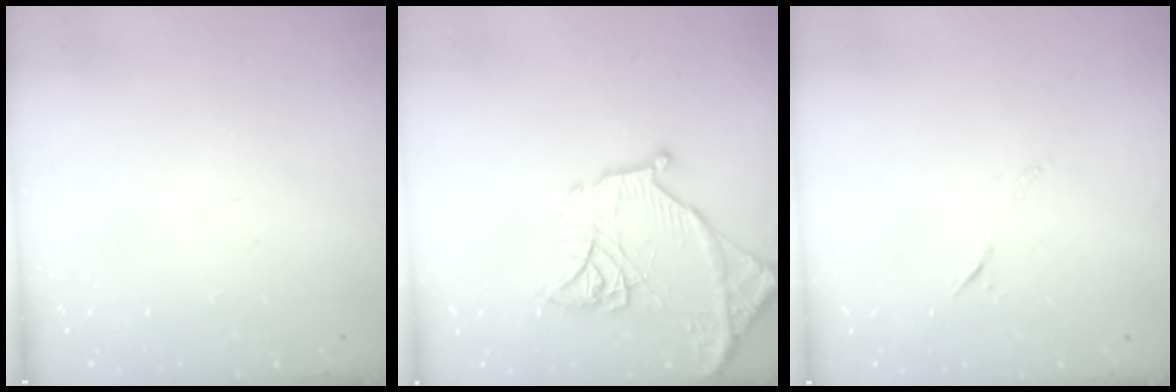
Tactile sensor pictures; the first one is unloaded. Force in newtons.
{"total": 17.5, "press": 17.4, "slide": 1.9}
{"total": 6.2, "press": 6.2, "slide": 0.8}